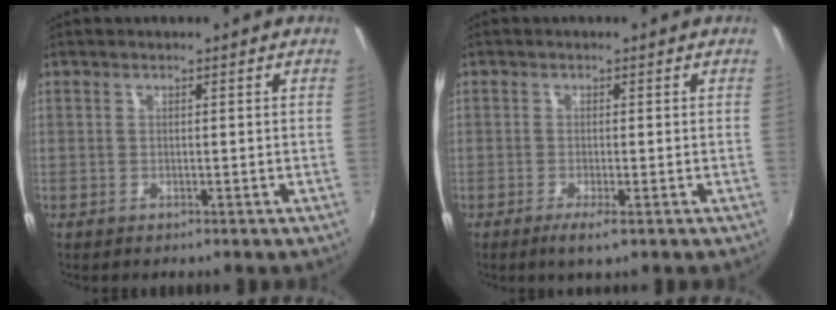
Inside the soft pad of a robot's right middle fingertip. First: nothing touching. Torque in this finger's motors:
{"motor_torque": [-0.46, -0.59, -0.01, -0.01]}